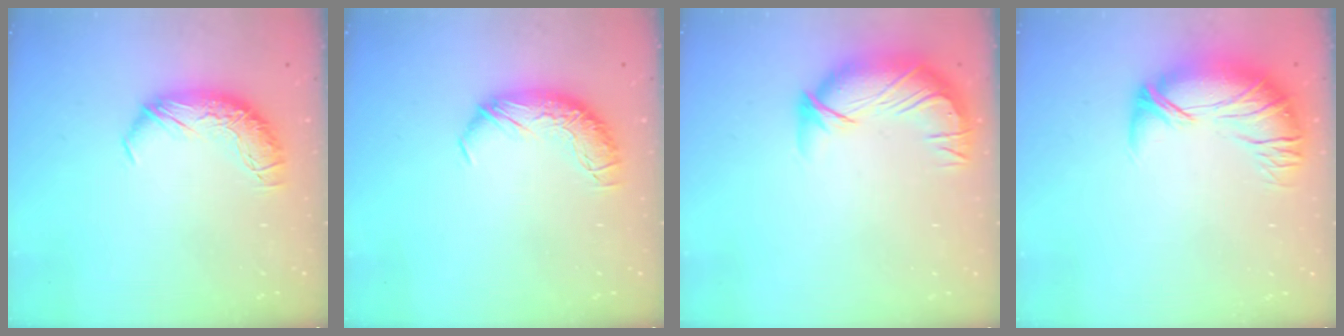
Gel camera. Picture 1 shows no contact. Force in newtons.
{"total": 0.0}
{"total": 3.2, "press": 0.2, "slide": 3.1}
{"total": 2.5, "press": 0.1, "slide": 2.5}